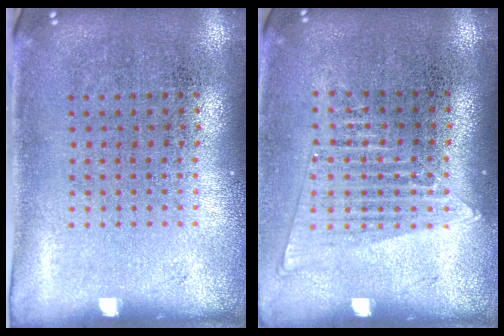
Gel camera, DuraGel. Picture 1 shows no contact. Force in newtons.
{"total": 1.3, "press": 1.2, "slide": 0.6}